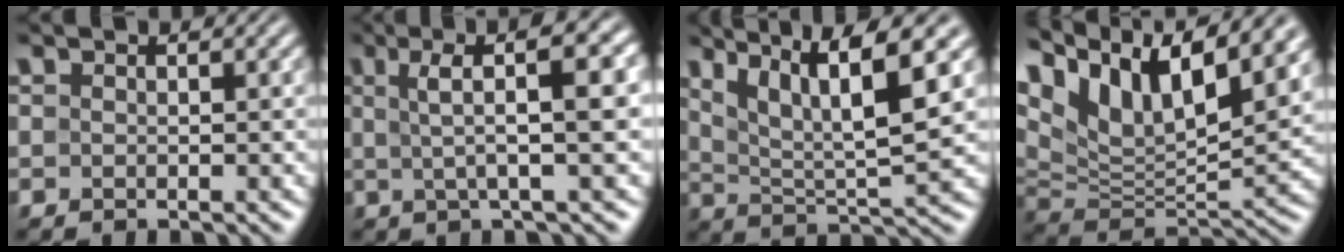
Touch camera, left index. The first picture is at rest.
{"total": 6.9, "force": [1.7, 1.4, 6.5], "torque": [-0.095, 0.018, 0.023]}
{"total": 9.8, "force": [4.8, 2.3, 8.2], "torque": [-0.145, 0.004, 0.090]}
{"total": 14.3, "force": [8.9, 5.7, 9.6], "torque": [-0.188, 0.035, 0.153]}